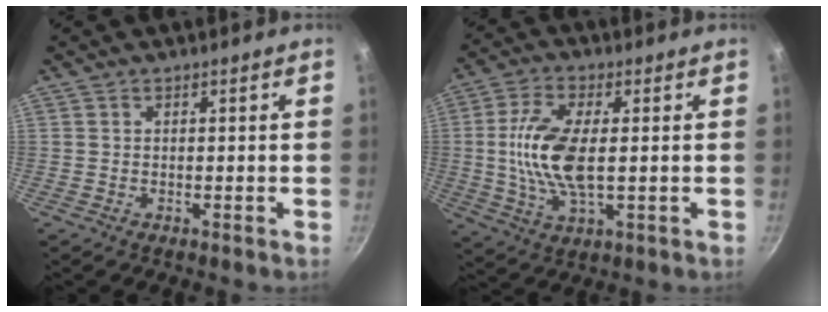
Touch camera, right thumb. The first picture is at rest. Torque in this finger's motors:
{"motor_torque": [1.90, 1.82, 1.56, -0.34, 0.19]}